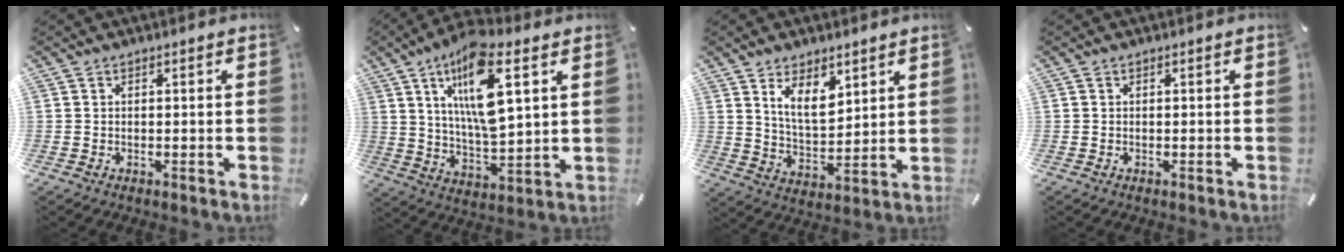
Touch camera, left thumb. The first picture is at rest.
{"total": 15.8, "force": [7.2, 5.6, 12.9], "torque": [-0.254, -0.021, 0.117]}
{"total": 9.0, "force": [5.6, 4.7, 5.2], "torque": [-0.097, -0.026, 0.102]}
{"total": 0.0}